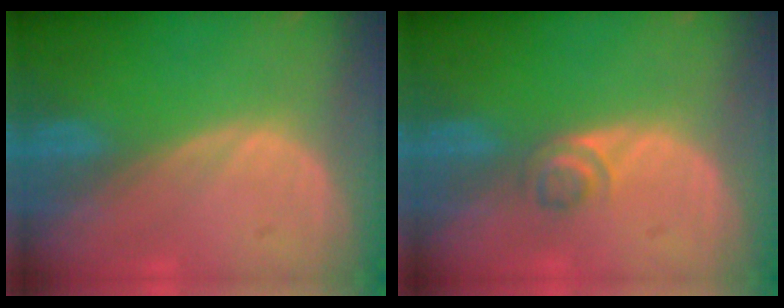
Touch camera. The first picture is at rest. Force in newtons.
{"total": 2.3, "press": 2.1, "slide": 1.0}